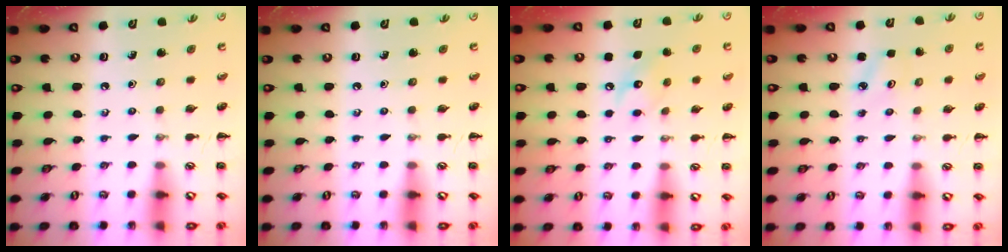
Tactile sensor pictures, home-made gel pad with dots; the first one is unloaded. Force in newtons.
{"total": 0.0}
{"total": 8.0, "press": 8.0, "slide": 0.7}
{"total": 2.5, "press": 2.4, "slide": 0.7}